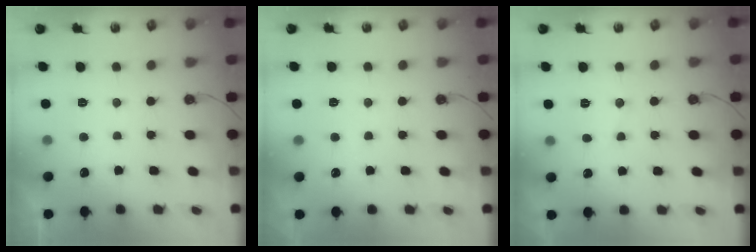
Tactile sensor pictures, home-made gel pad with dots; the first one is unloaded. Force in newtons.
{"total": 2.9, "press": 2.9, "slide": 0.4}
{"total": 6.8, "press": 6.8, "slide": 0.3}